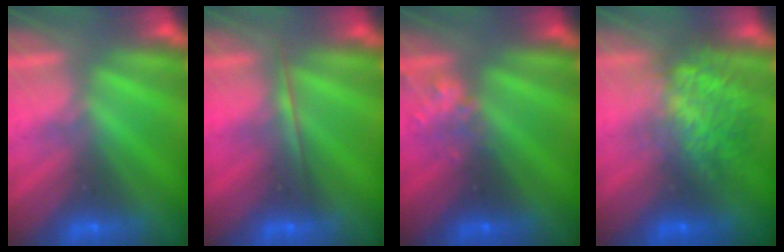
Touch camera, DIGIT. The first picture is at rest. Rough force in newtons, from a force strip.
{"total": 1.7}
{"total": 2.4}
{"total": 7.8}